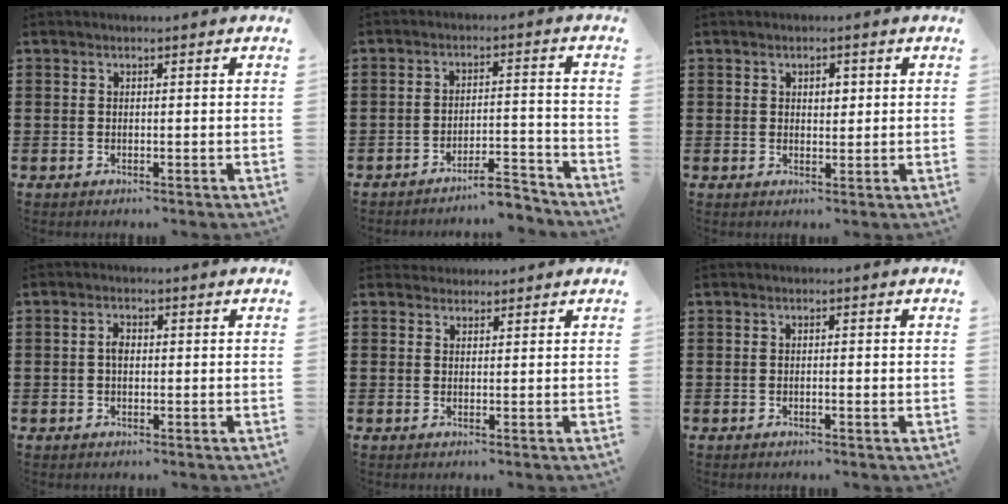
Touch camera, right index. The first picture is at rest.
{"total": 5.2, "force": [-4.8, 0.4, 2.0], "torque": [-0.033, -0.001, -0.092]}
{"total": 2.0, "force": [0.6, 1.2, 1.4], "torque": [-0.023, 0.006, 0.007]}
{"total": 1.9, "force": [0.0, 1.0, 1.6], "torque": [-0.032, 0.004, -0.002]}
{"total": 1.4, "force": [1.2, 0.6, -0.2], "torque": [0.002, 0.002, 0.025]}
{"total": 0.8, "force": [-0.3, 0.1, 0.7], "torque": [-0.013, -0.004, -0.005]}